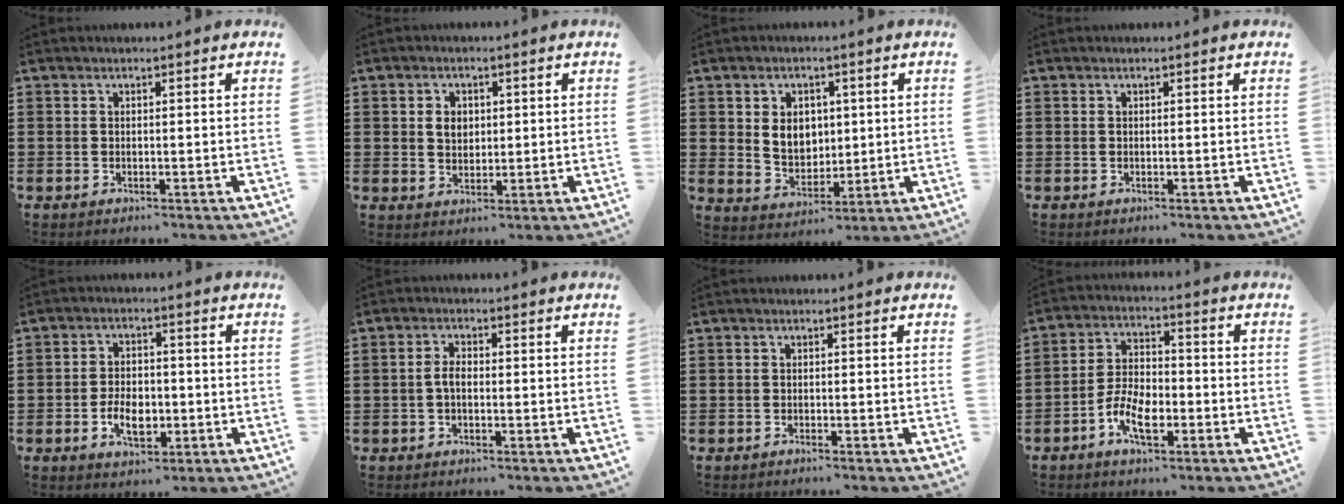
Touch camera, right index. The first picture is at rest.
{"total": 2.9, "force": [0.5, 2.2, 1.9], "torque": [-0.043, 0.010, 0.008]}
{"total": 5.4, "force": [0.9, 4.5, 3.0], "torque": [-0.059, 0.006, 0.012]}
{"total": 0.0}
{"total": 5.5, "force": [-1.6, 3.3, 4.0], "torque": [-0.070, 0.003, -0.031]}
{"total": 2.4, "force": [-0.6, 1.1, 2.0], "torque": [-0.054, -0.002, -0.016]}
{"total": 0.7, "force": [-0.6, -0.1, 0.1], "torque": [-0.005, -0.003, -0.013]}
{"total": 7.1, "force": [-3.2, 3.5, 5.3], "torque": [-0.116, 0.003, -0.064]}